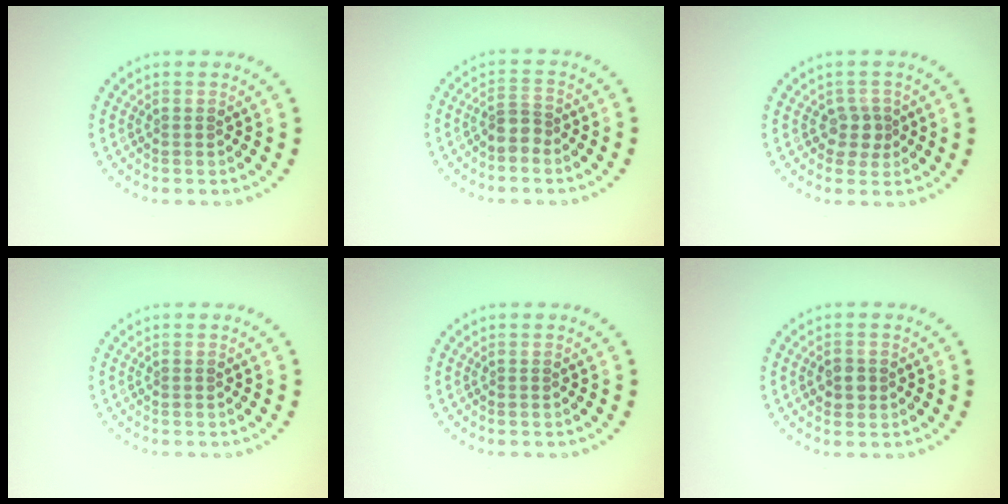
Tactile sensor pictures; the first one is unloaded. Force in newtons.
{"total": 2.1, "press": 1.6, "slide": 1.3}
{"total": 1.9, "press": 1.6, "slide": 0.9}
{"total": 0.0}
{"total": 0.0}
{"total": 1.7, "press": 1.7, "slide": 0.3}